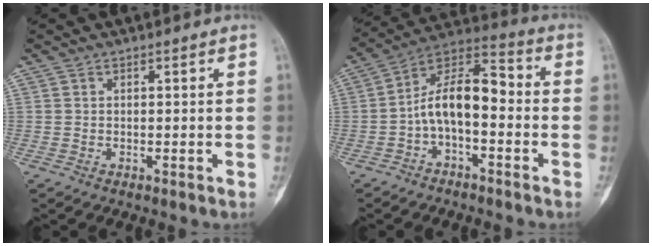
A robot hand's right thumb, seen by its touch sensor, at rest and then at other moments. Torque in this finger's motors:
{"motor_torque": [0.20, 0.19, 1.02, -0.73, 0.08]}